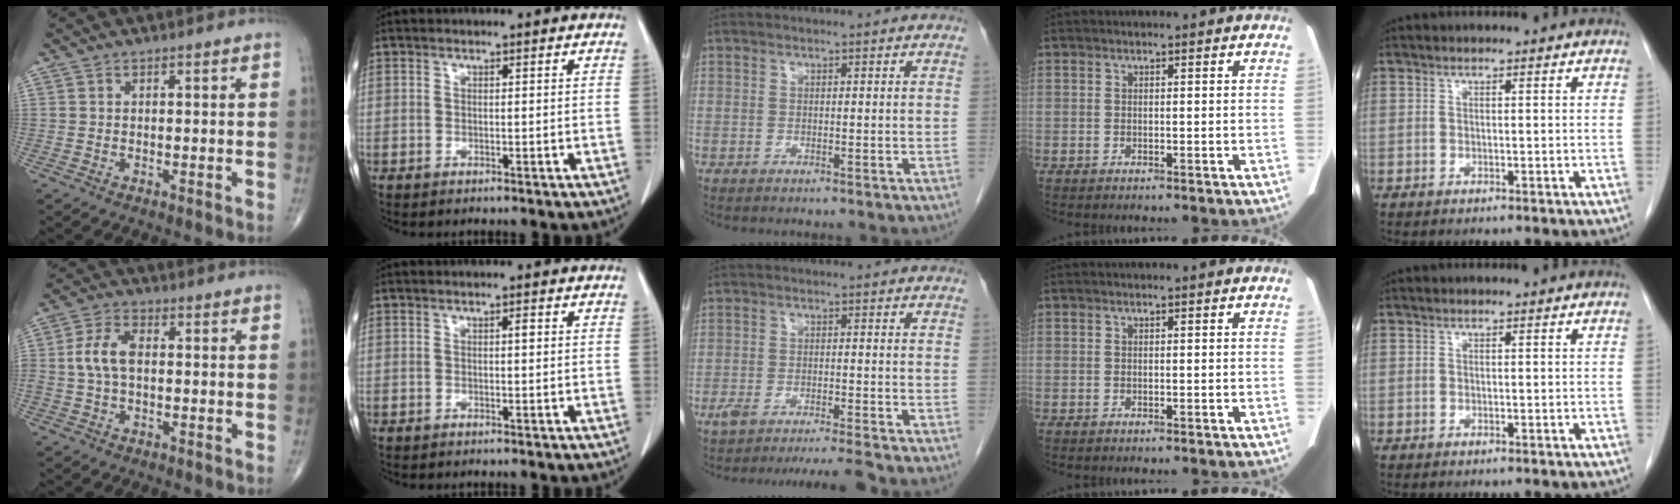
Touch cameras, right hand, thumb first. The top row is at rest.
{"thumb": {"total": 6.5, "force": [0.0, 3.9, 5.2], "torque": [-0.112, 0.018, -0.005]}, "index": {"total": 0.7, "force": [0.2, 0.2, 0.6], "torque": [-0.006, 0.003, 0.004]}, "middle": {"total": 6.8, "force": [-6.1, -0.7, 3.0], "torque": [-0.039, -0.005, -0.097]}}